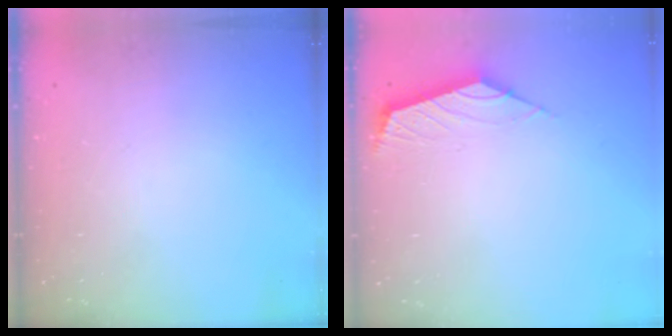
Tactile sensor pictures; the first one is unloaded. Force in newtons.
{"total": 2.5, "press": 2.4, "slide": 0.7}